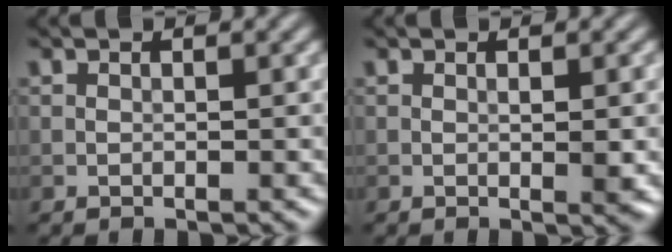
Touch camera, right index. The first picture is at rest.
{"total": 1.6, "force": [0.0, 0.2, 1.6], "torque": [-0.023, -0.003, 0.000]}